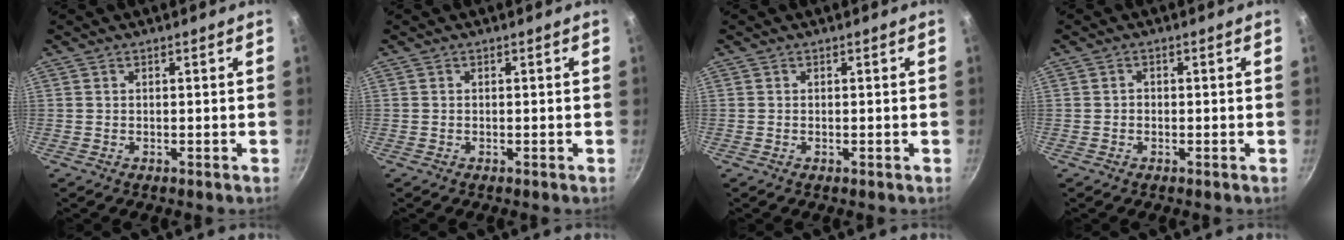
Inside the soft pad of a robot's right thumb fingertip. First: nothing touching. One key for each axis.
{"total": 0.0}
{"total": 0.0}
{"total": 1.0, "fx": -0.2, "fy": 0.9, "fz": 0.5, "tx": -0.008, "ty": 0.004, "tz": -0.003}